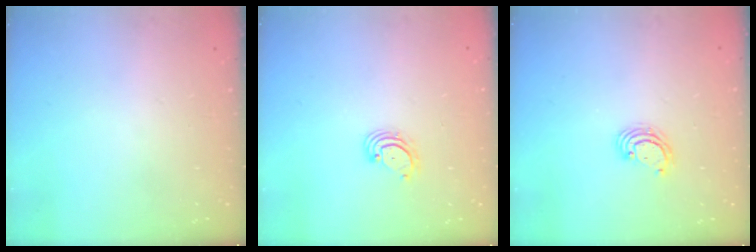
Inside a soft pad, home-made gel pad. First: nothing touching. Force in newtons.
{"total": 2.9, "press": 2.9, "slide": 0.4}
{"total": 3.6, "press": 3.6, "slide": 0.2}